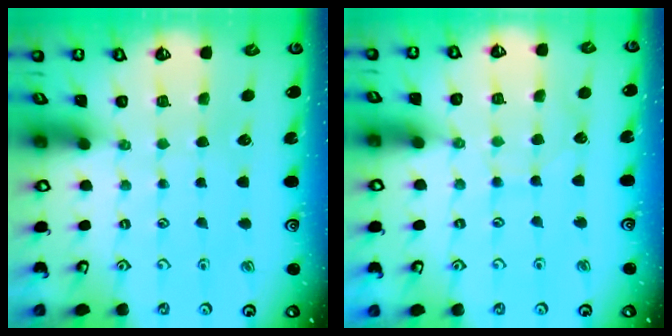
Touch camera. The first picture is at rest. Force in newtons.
{"total": 4.8, "press": 4.8, "slide": 0.6}